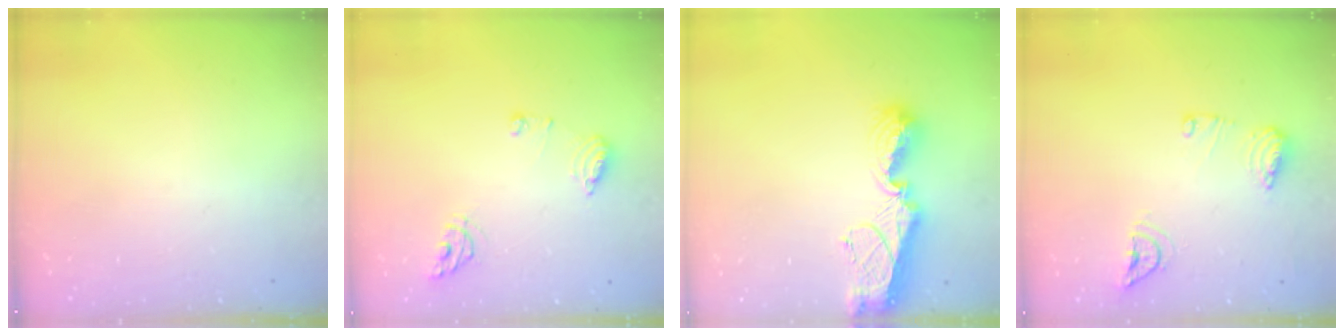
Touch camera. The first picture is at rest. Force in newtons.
{"total": 8.9, "press": 8.8, "slide": 1.1}
{"total": 11.7, "press": 11.6, "slide": 1.1}
{"total": 9.7, "press": 9.7, "slide": 0.3}